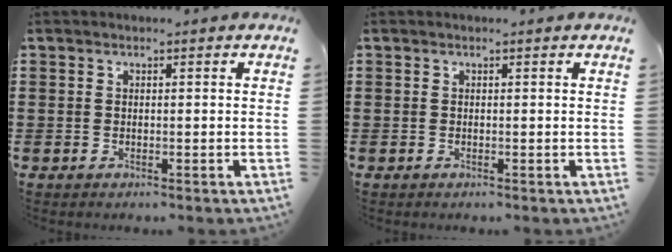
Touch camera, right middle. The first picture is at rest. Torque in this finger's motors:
{"motor_torque": [-0.16, -0.17, -0.02, -0.01]}